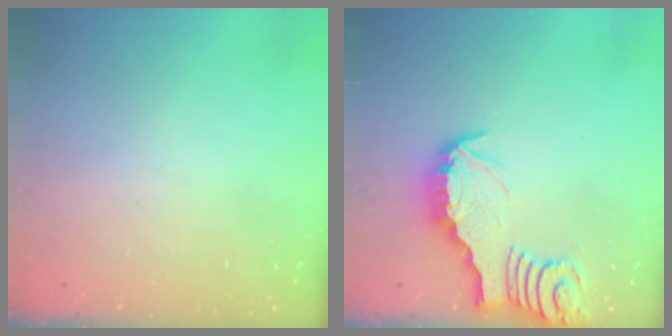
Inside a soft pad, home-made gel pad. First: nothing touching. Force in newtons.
{"total": 3.4, "press": 3.4, "slide": 0.4}